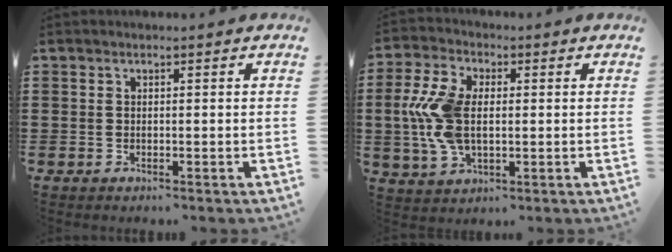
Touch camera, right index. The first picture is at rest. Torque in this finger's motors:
{"motor_torque": [1.87, -0.27, 1.05, 0.21]}